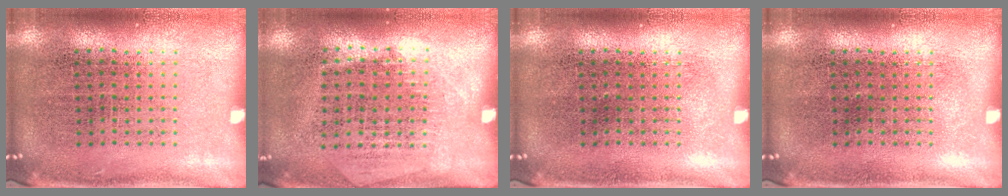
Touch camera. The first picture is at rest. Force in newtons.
{"total": 1.3, "press": 1.1, "slide": 0.6}
{"total": 0.0}
{"total": 0.0}